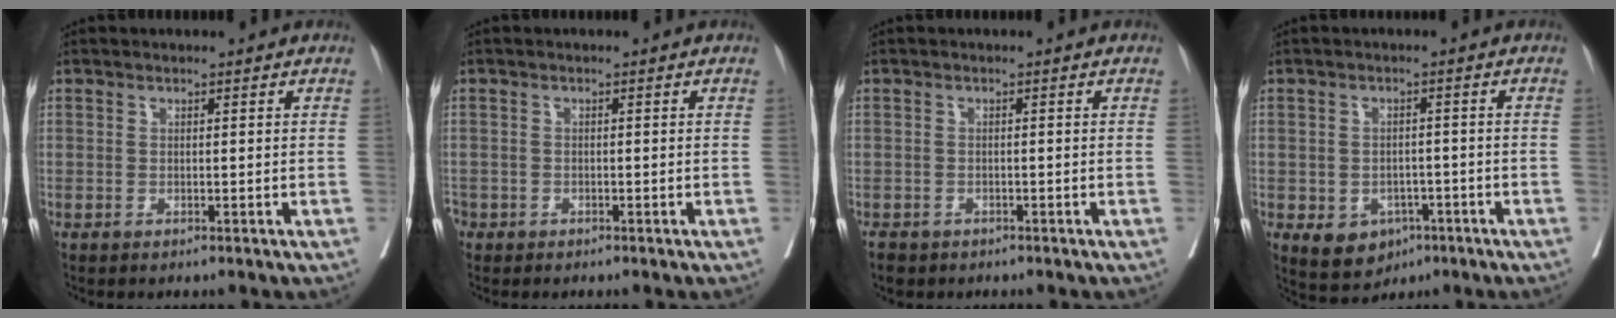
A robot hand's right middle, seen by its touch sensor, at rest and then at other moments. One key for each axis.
{"total": 2.3, "fx": -1.5, "fy": 1.6, "fz": 0.4, "tx": -0.012, "ty": 0.001, "tz": -0.032}
{"total": 3.0, "fx": -2.3, "fy": 1.7, "fz": 0.8, "tx": -0.016, "ty": -0.003, "tz": -0.034}
{"total": 6.3, "fx": -2.9, "fy": 4.8, "fz": 2.9, "tx": -0.042, "ty": 0.003, "tz": -0.033}